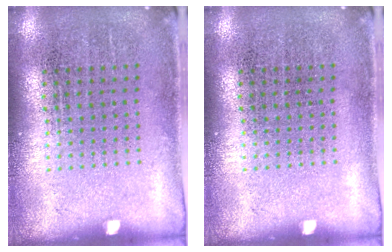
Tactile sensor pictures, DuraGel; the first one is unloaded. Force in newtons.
{"total": 0.0}